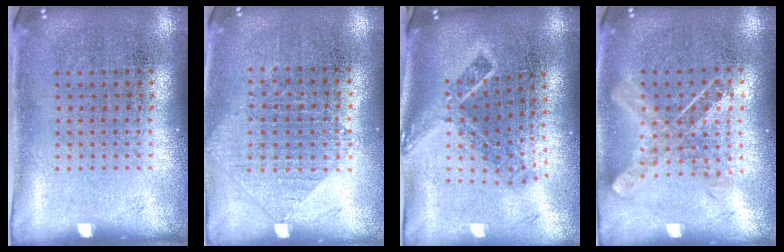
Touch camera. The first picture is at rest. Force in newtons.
{"total": 0.9, "press": 0.9, "slide": 0.3}
{"total": 2.2, "press": 1.5, "slide": 1.6}
{"total": 0.7, "press": 0.7, "slide": 0.1}